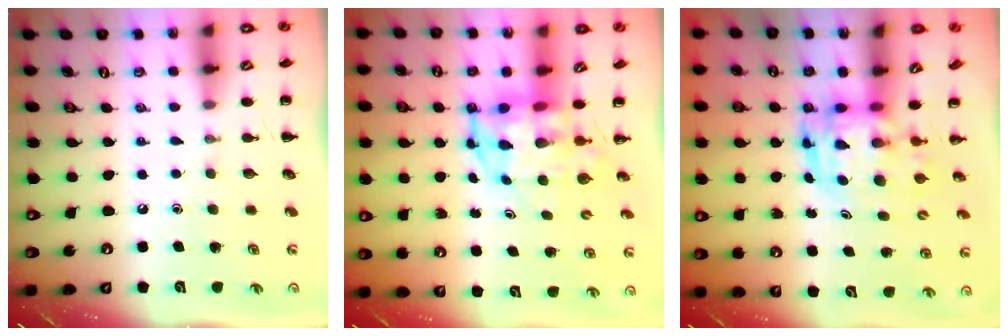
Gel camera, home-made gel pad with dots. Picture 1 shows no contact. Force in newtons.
{"total": 4.5, "press": 4.2, "slide": 1.5}
{"total": 3.6, "press": 3.6, "slide": 0.7}